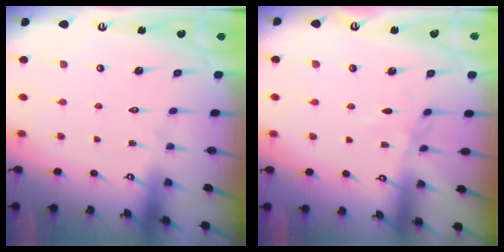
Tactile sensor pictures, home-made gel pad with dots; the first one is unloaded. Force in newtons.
{"total": 2.2, "press": 2.2, "slide": 0.4}